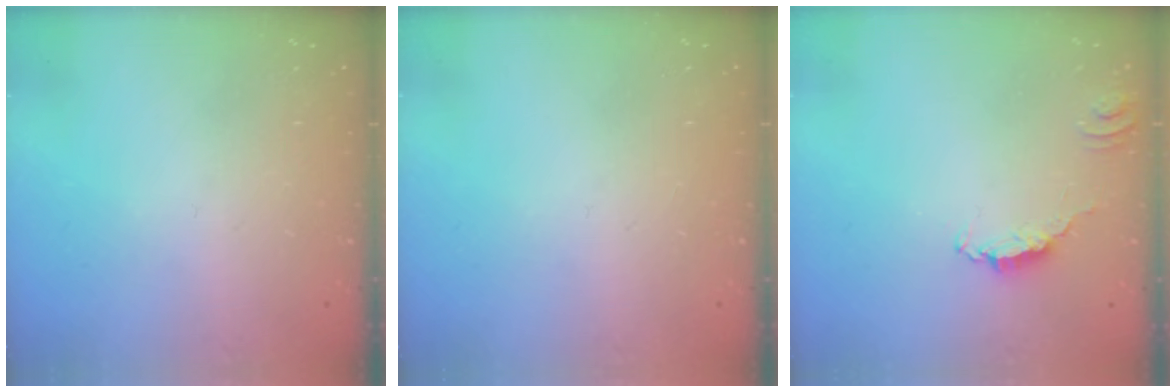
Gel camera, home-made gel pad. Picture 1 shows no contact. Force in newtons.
{"total": 0.0}
{"total": 1.7, "press": 1.7, "slide": 0.2}